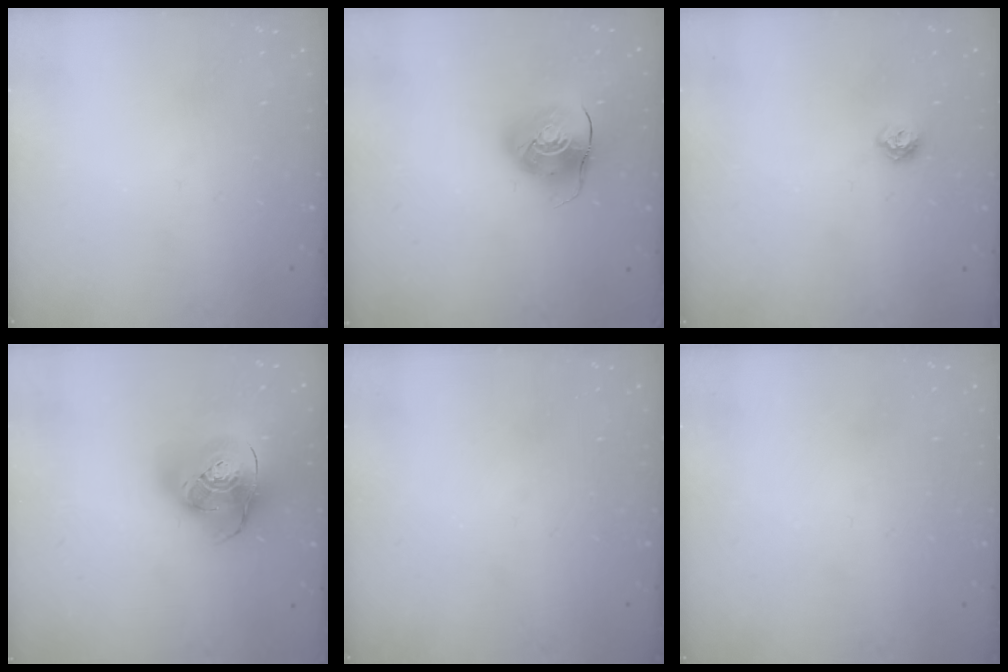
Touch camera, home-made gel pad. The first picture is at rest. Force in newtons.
{"total": 9.7, "press": 9.6, "slide": 1.2}
{"total": 6.8, "press": 6.7, "slide": 1.0}
{"total": 19.4, "press": 19.2, "slide": 2.5}
{"total": 0.0}
{"total": 0.7, "press": 0.7, "slide": 0.1}